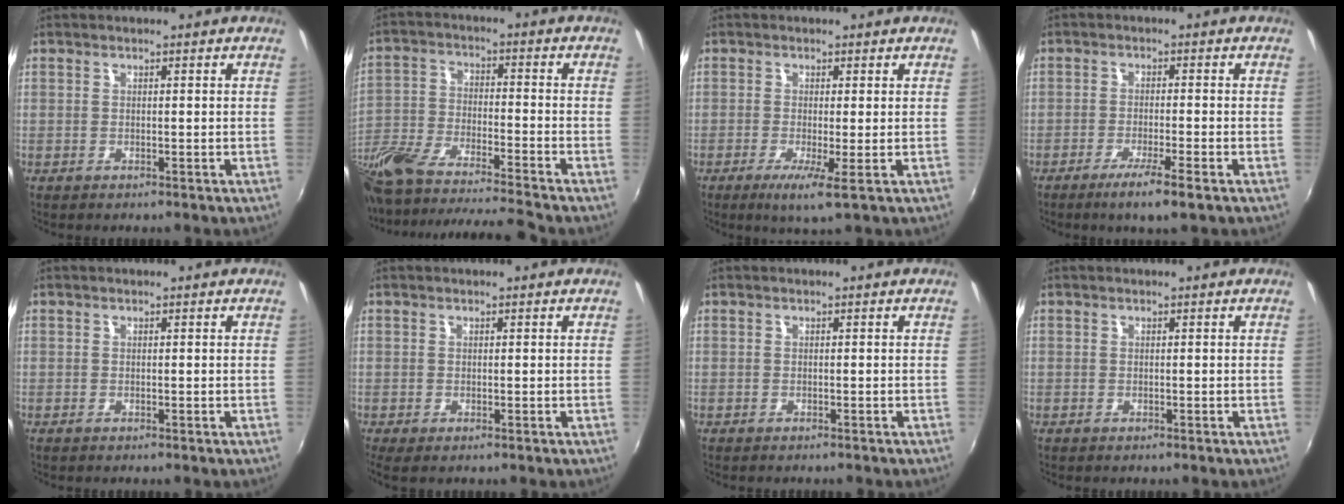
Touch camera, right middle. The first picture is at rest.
{"total": 19.3, "force": [-14.6, 2.8, 12.2], "torque": [-0.236, -0.060, -0.260]}
{"total": 3.9, "force": [-1.2, -0.4, 3.7], "torque": [-0.080, -0.013, -0.025]}
{"total": 5.4, "force": [-3.3, -0.1, 4.3], "torque": [-0.091, -0.010, -0.058]}
{"total": 0.0}
{"total": 1.3, "force": [-0.4, 0.0, 1.2], "torque": [-0.024, -0.004, -0.005]}
{"total": 0.7, "force": [-0.7, 0.1, 0.3], "torque": [-0.006, -0.002, -0.009]}
{"total": 0.0}